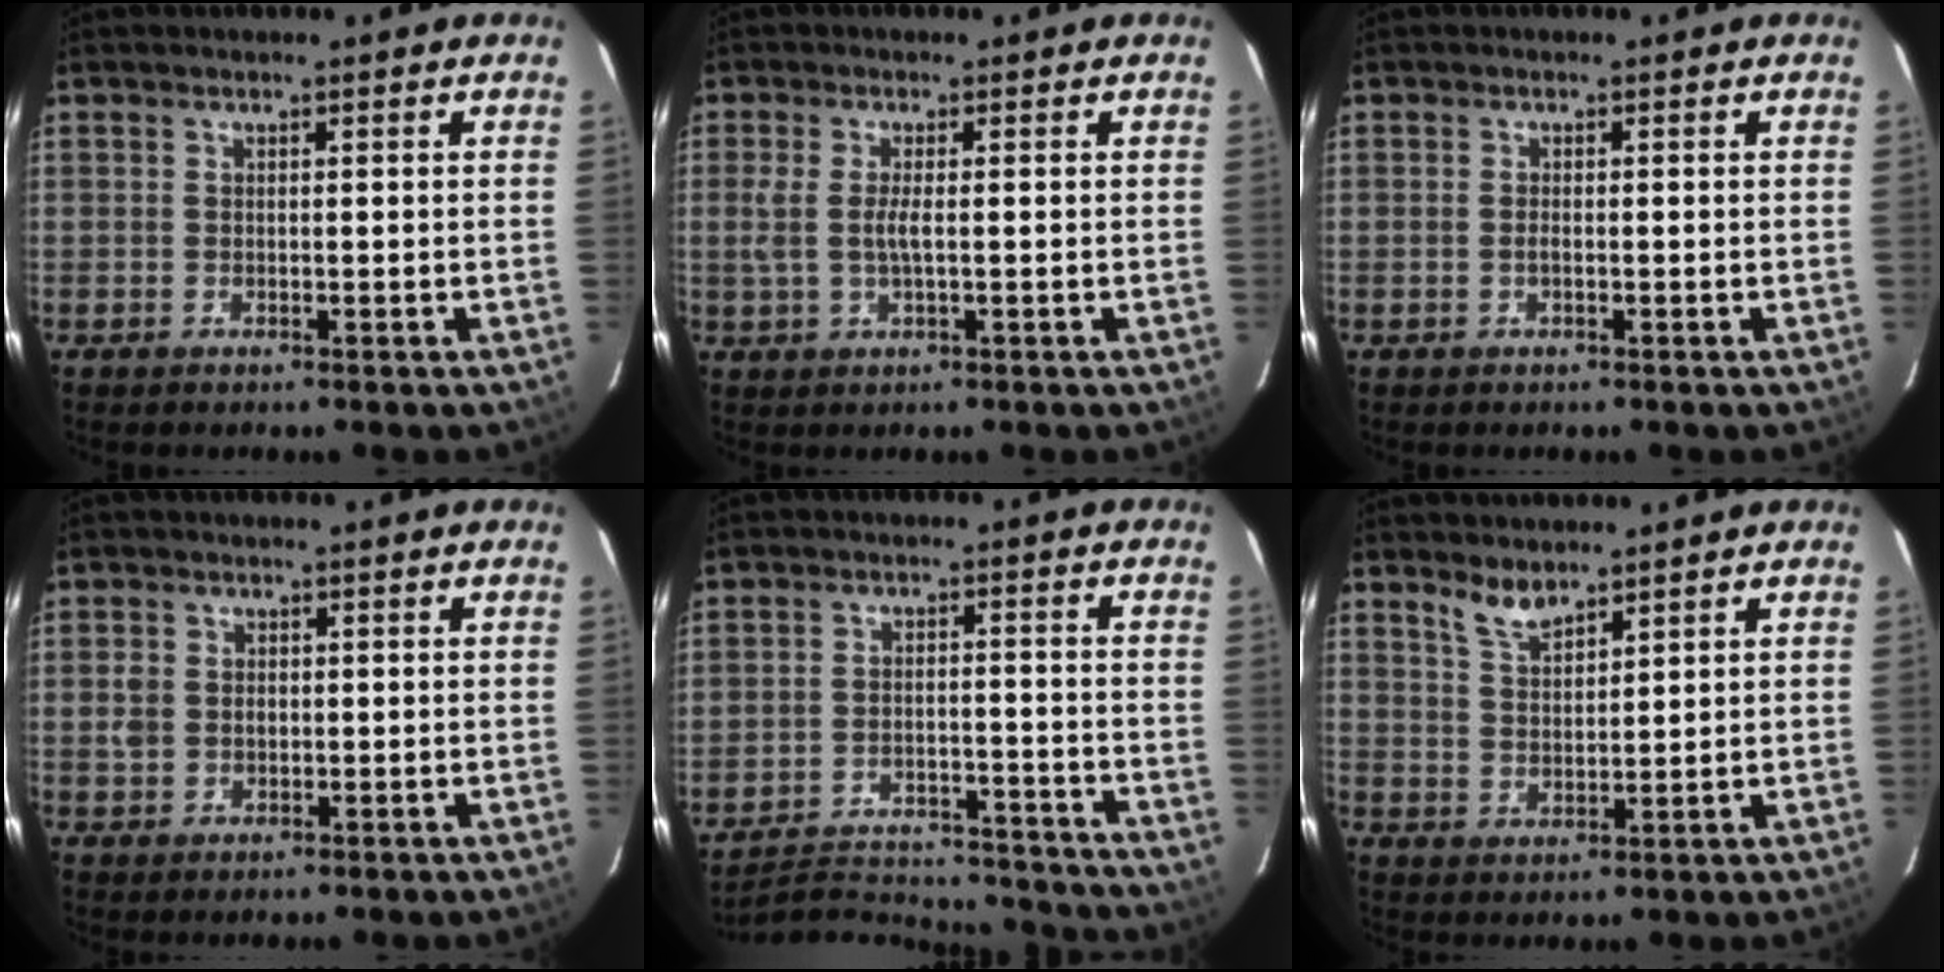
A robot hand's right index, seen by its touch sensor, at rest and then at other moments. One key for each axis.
{"total": 3.6, "fx": -0.1, "fy": 0.6, "fz": 3.5, "tx": -0.073, "ty": -0.003, "tz": -0.002}
{"total": 0.6, "fx": -0.3, "fy": 0.2, "fz": 0.5, "tx": -0.011, "ty": -0.001, "tz": -0.006}
{"total": 3.0, "fx": -0.1, "fy": 2.7, "fz": 1.3, "tx": -0.026, "ty": 0.006, "tz": -0.001}
{"total": 17.9, "fx": -16.8, "fy": 4.2, "fz": 4.3, "tx": -0.095, "ty": 0.015, "tz": -0.224}
{"total": 4.2, "fx": 3.6, "fy": 1.1, "fz": 1.9, "tx": -0.035, "ty": 0.003, "tz": 0.070}